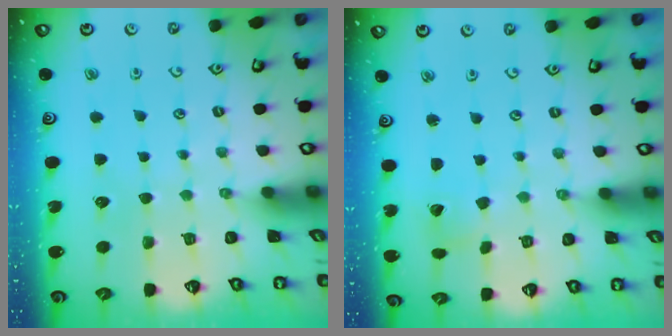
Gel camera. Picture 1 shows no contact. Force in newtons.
{"total": 2.7, "press": 2.7, "slide": 0.3}